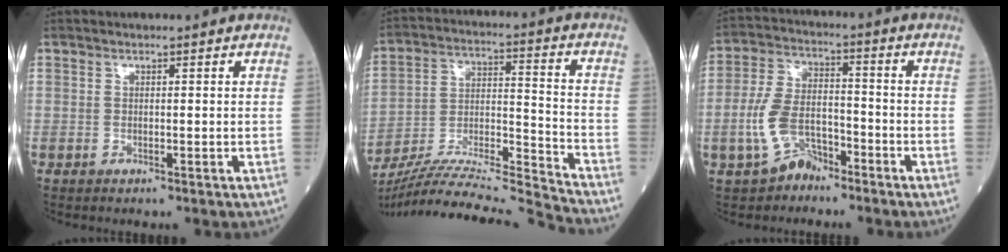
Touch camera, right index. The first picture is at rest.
{"total": 22.0, "force": [-20.9, -2.3, 6.7], "torque": [-0.136, -0.013, -0.346]}
{"total": 7.8, "force": [-4.3, 4.4, 4.7], "torque": [-0.118, 0.013, -0.084]}